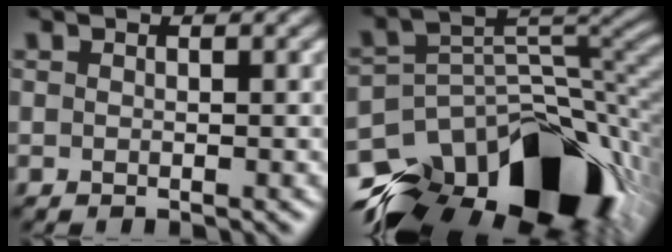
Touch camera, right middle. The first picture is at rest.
{"total": 16.4, "force": [-10.9, 8.5, 8.9], "torque": [-0.168, -0.012, -0.156]}